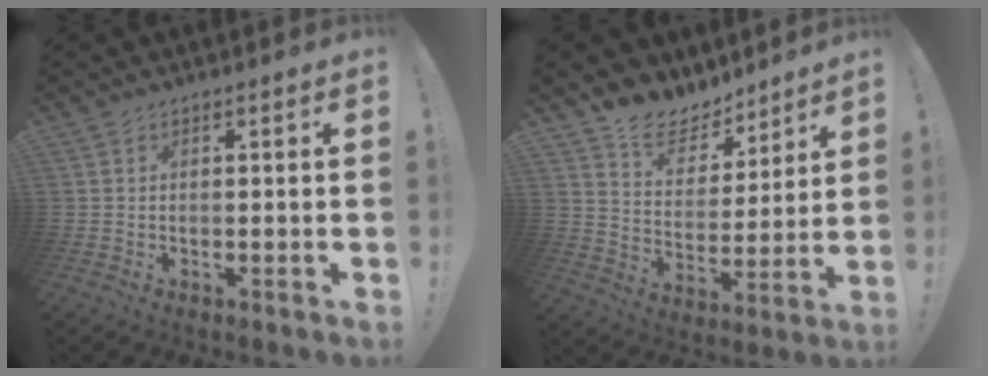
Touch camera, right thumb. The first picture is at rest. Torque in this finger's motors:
{"motor_torque": [-0.47, 0.64, 0.64, 0.70, 0.00]}